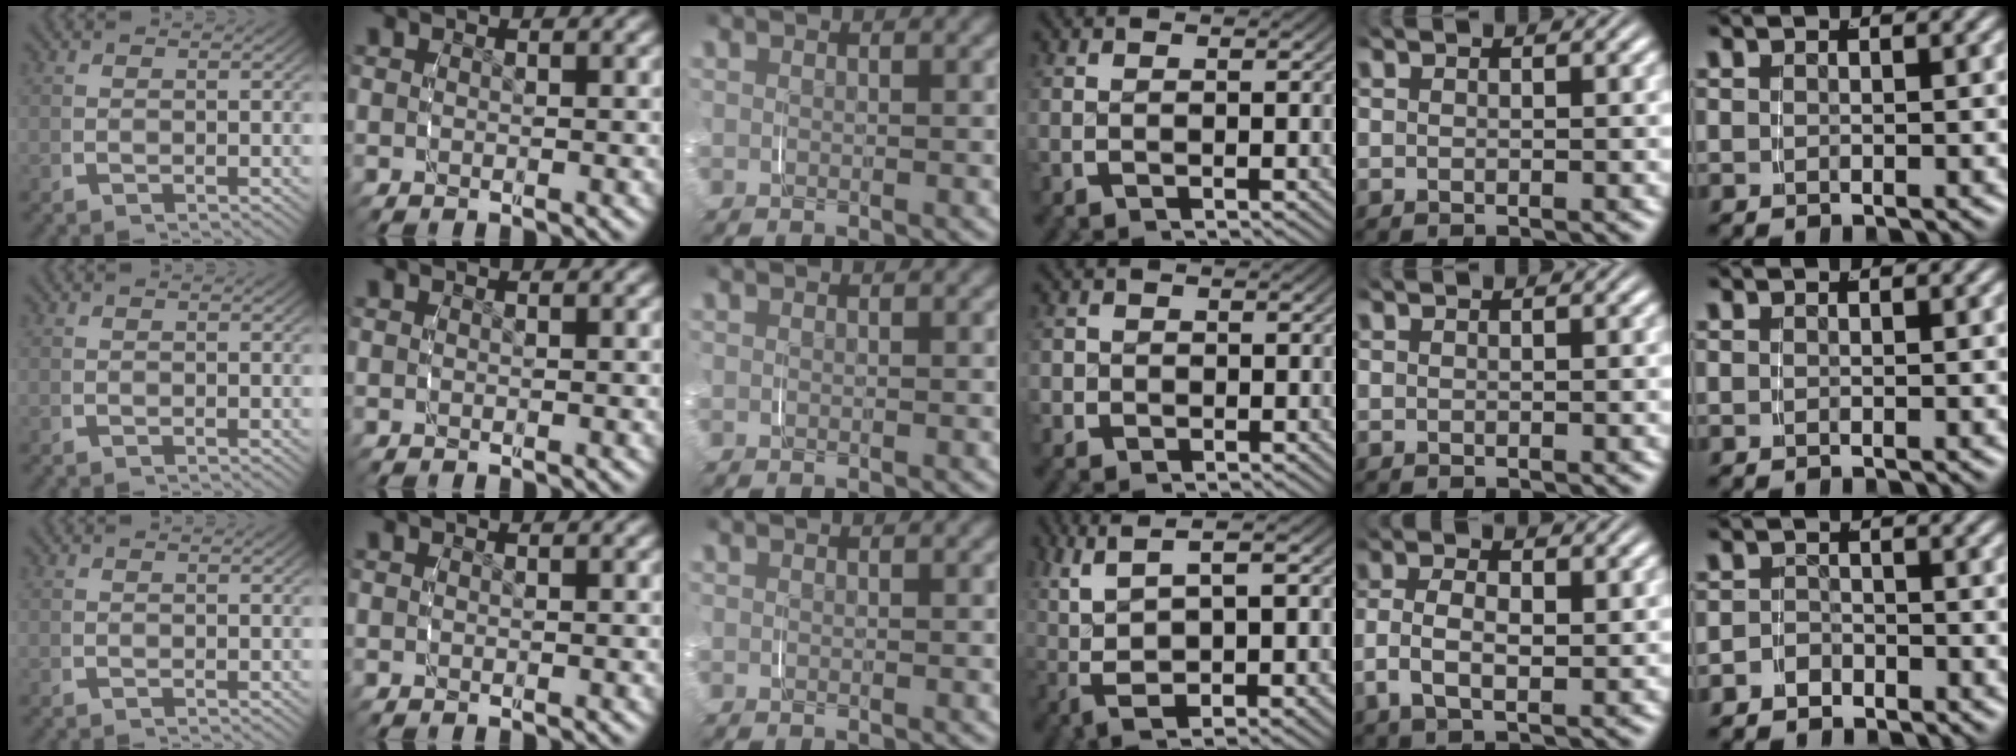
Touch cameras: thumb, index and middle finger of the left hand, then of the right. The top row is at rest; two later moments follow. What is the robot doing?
{"motion": "grasp_and_lifting", "object": "jacket"}